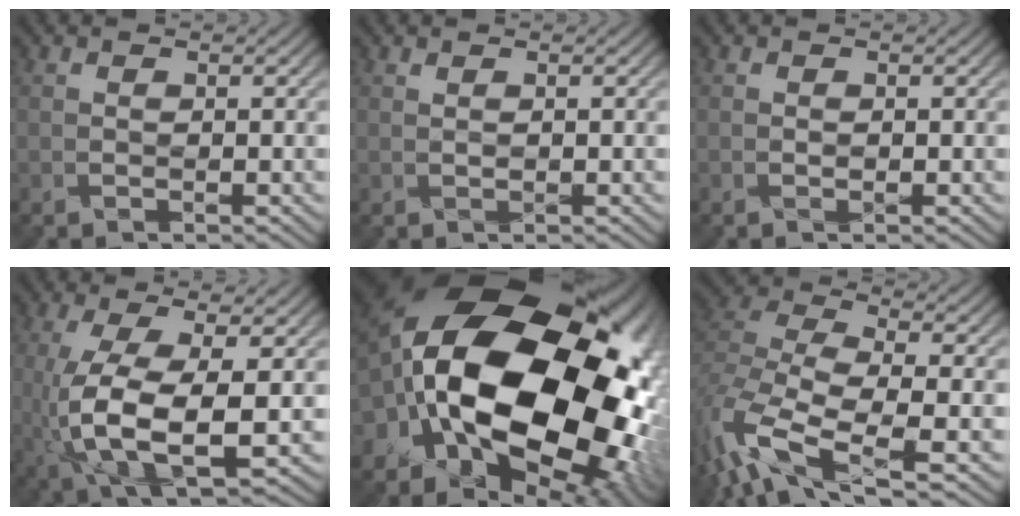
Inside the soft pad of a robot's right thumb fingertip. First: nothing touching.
{"total": 0.5, "force": [0.5, 0.1, 0.1], "torque": [-0.004, 0.000, 0.012]}
{"total": 0.0}
{"total": 11.0, "force": [-1.4, 4.4, 10.0], "torque": [-0.217, -0.014, -0.015]}
{"total": 23.0, "force": [-1.4, 15.3, 17.1], "torque": [-0.368, -0.047, -0.008]}
{"total": 13.5, "force": [-6.3, 6.4, 10.0], "torque": [-0.254, -0.021, -0.120]}